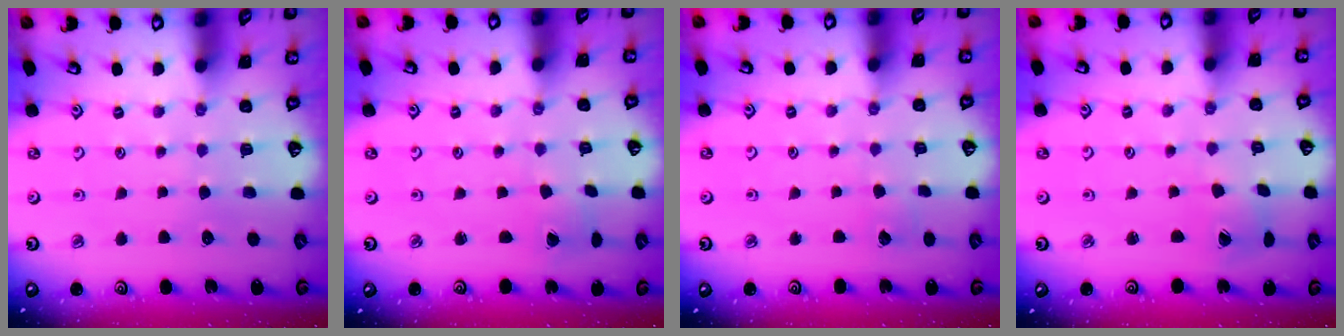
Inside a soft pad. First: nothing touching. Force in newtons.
{"total": 2.6, "press": 2.6, "slide": 0.1}
{"total": 2.2, "press": 2.2, "slide": 0.2}
{"total": 3.1, "press": 3.1, "slide": 0.4}